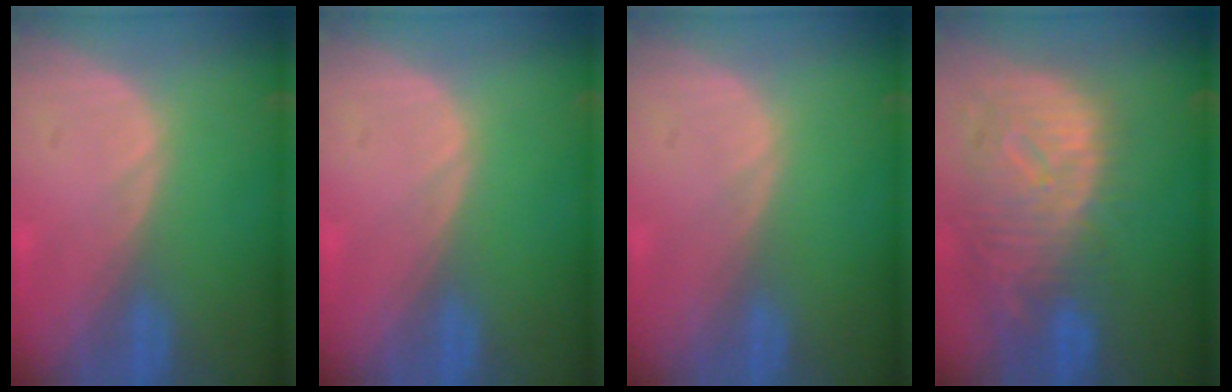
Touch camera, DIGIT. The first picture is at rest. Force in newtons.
{"total": 0.0}
{"total": 0.0}
{"total": 12.2, "press": 10.5, "slide": 6.2}